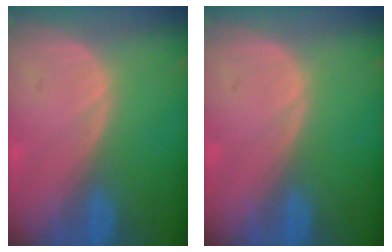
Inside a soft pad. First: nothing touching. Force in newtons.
{"total": 0.0}